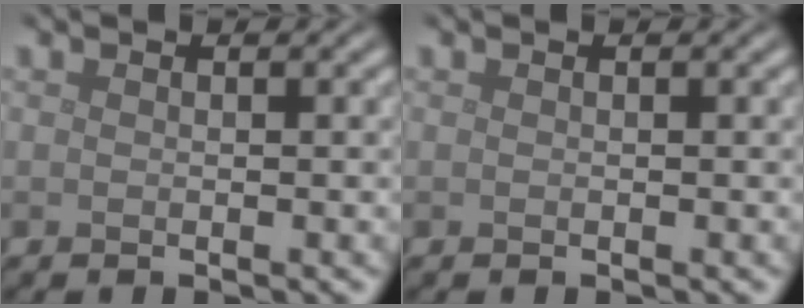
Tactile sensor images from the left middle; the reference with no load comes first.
{"total": 0.0}